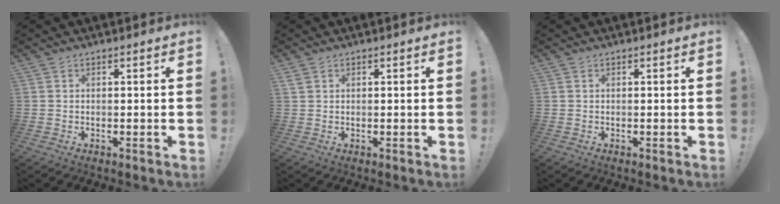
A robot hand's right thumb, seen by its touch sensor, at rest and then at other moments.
{"total": 1.3, "force": [0.9, 0.7, 0.6], "torque": [-0.006, -0.001, 0.016]}
{"total": 0.0}